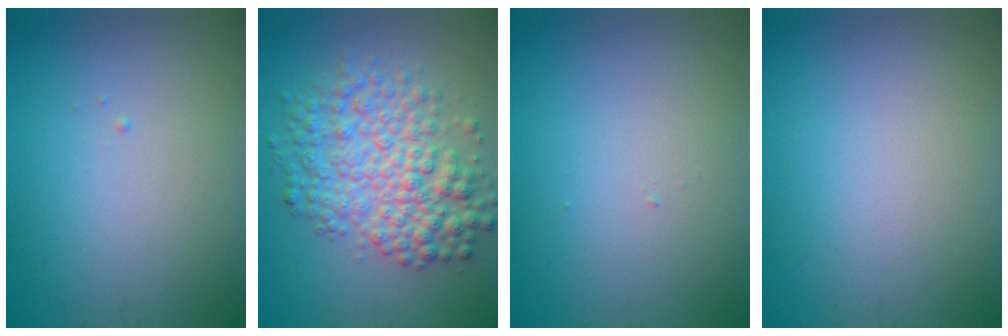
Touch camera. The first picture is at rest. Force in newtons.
{"total": 7.0, "press": 7.0, "slide": 0.1}
{"total": 0.0}
{"total": 0.0}